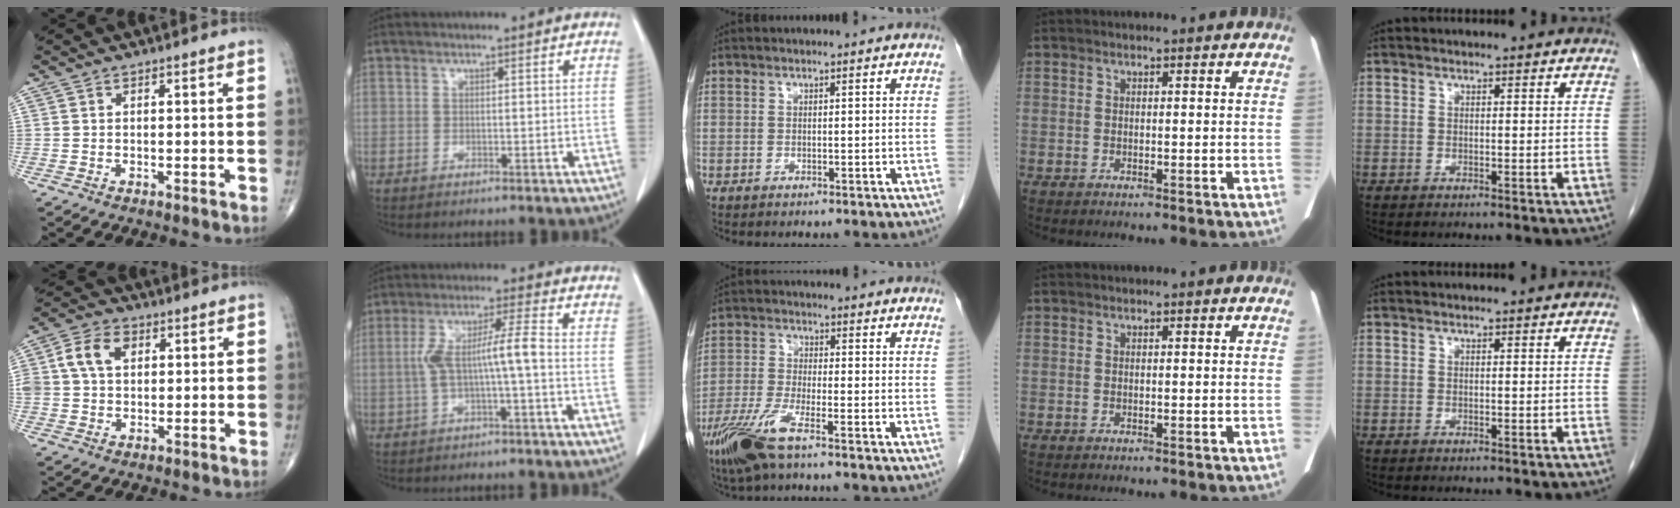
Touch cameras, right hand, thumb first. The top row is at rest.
{"thumb": {"total": 8.4, "force": [2.2, 6.0, 5.4], "torque": [-0.097, 0.013, 0.037]}, "index": {"total": 7.0, "force": [-1.0, 0.3, 6.9], "torque": [-0.139, 0.025, -0.015]}, "middle": {"total": 8.0, "force": [-5.1, 1.2, 6.1], "torque": [-0.138, -0.016, -0.101]}}